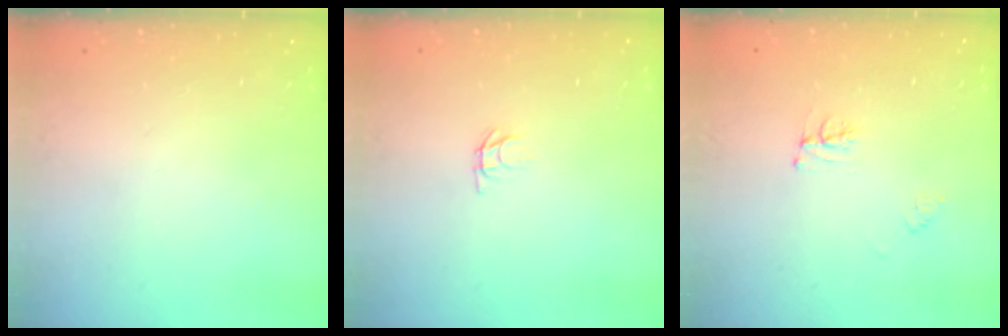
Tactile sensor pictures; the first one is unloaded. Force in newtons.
{"total": 2.5, "press": 2.5, "slide": 0.3}
{"total": 5.0, "press": 5.0, "slide": 0.6}